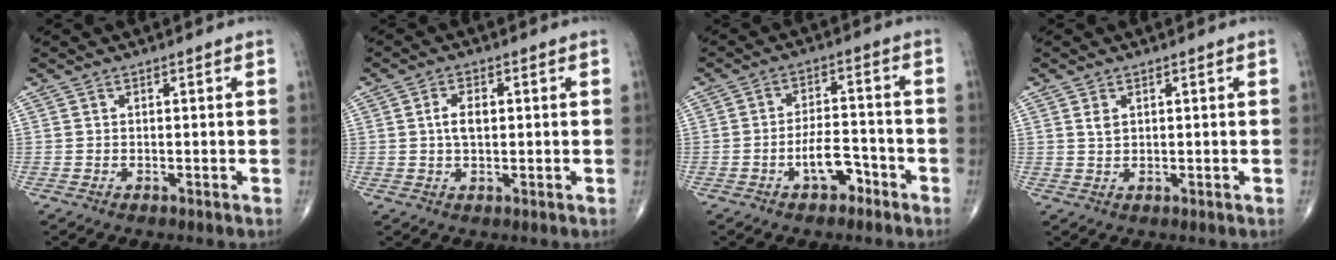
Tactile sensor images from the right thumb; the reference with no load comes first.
{"total": 3.9, "force": [0.5, 2.2, 3.2], "torque": [-0.061, 0.004, 0.009]}
{"total": 6.6, "force": [-3.4, 3.3, 4.5], "torque": [-0.059, 0.037, -0.058]}
{"total": 1.7, "force": [0.7, 1.1, 1.1], "torque": [-0.019, 0.001, 0.018]}